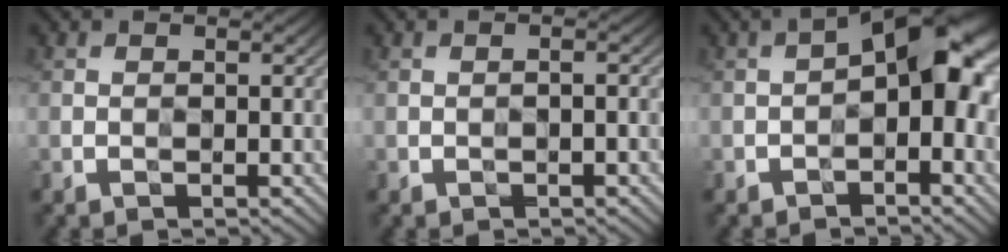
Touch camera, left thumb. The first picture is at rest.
{"total": 0.8, "force": [-0.6, -0.3, 0.4], "torque": [-0.010, 0.005, -0.011]}
{"total": 8.4, "force": [-0.6, 3.8, 7.5], "torque": [-0.102, 0.023, -0.022]}